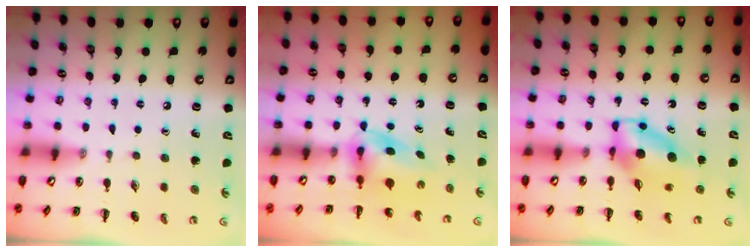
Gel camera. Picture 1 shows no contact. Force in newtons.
{"total": 4.7, "press": 4.7, "slide": 0.2}
{"total": 5.8, "press": 5.6, "slide": 1.6}